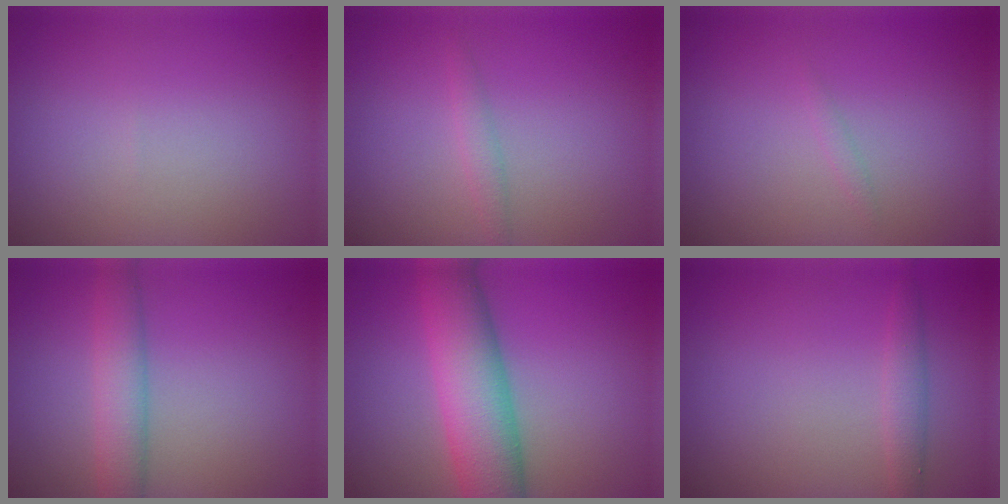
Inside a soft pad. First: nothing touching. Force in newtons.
{"total": 1.2, "press": 1.2, "slide": 0.1}
{"total": 0.5, "press": 0.5, "slide": 0.0}
{"total": 3.5, "press": 3.5, "slide": 0.1}
{"total": 8.2, "press": 8.2, "slide": 0.2}
{"total": 1.5, "press": 1.5, "slide": 0.0}